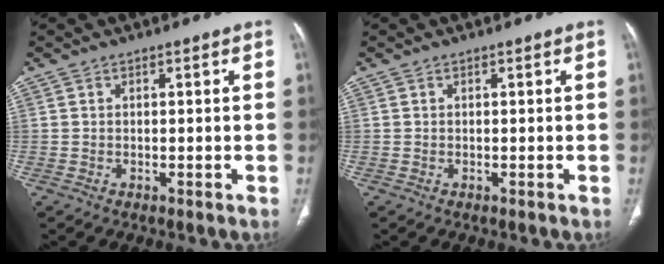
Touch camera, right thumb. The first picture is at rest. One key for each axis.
{"total": 0.0}